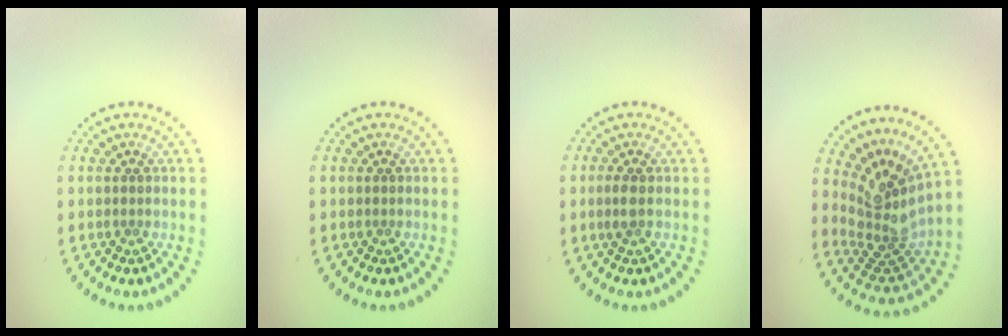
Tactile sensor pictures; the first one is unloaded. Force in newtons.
{"total": 0.0}
{"total": 1.3, "press": 1.3, "slide": 0.2}
{"total": 4.7, "press": 3.1, "slide": 3.5}